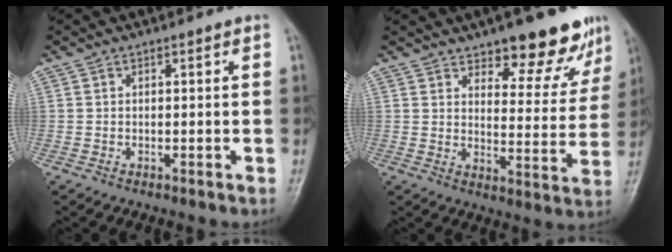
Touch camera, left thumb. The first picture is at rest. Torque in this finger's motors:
{"motor_torque": [0.11, 0.43, -0.14, -0.45, 0.07]}